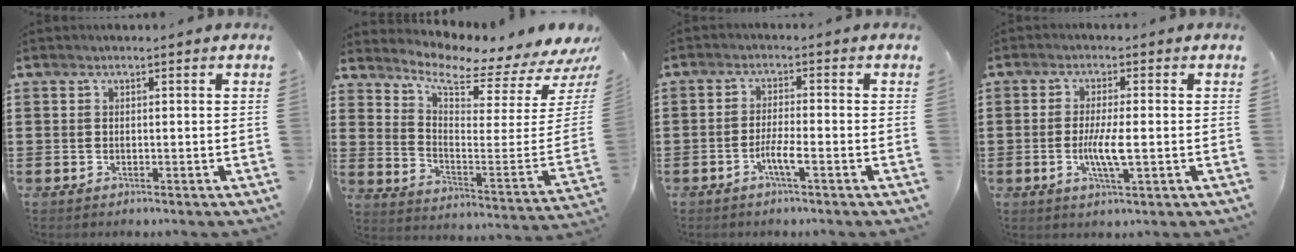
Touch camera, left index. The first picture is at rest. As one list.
[{"total": 5.6, "force": [4.7, 0.7, 2.9], "torque": [-0.069, -0.057, 0.070]}, {"total": 3.5, "force": [-1.8, 0.3, 3.0], "torque": [-0.058, -0.002, -0.034]}, {"total": 5.2, "force": [-0.7, 0.8, 5.0], "torque": [-0.101, -0.005, -0.018]}]